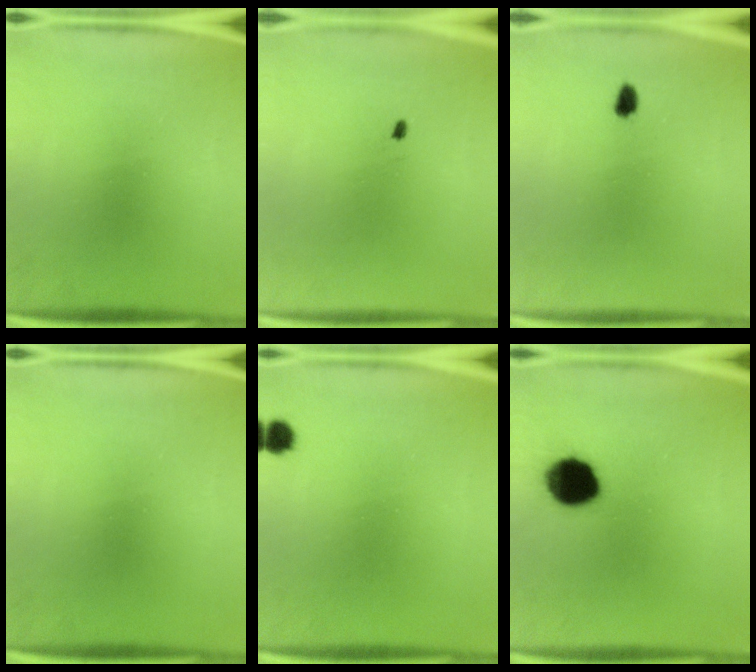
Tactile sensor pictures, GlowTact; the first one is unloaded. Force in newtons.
{"total": 0.5}
{"total": 1.4}
{"total": 0.0}
{"total": 2.3}
{"total": 12.1}